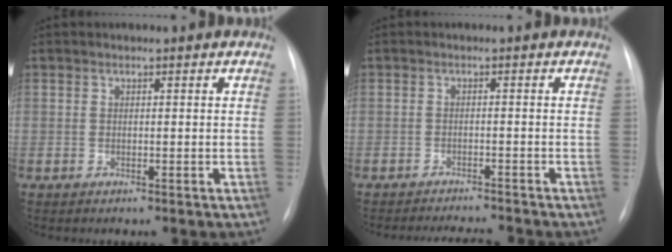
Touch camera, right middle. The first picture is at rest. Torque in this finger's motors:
{"motor_torque": [0.07, -0.07, 0.01, 0.01]}